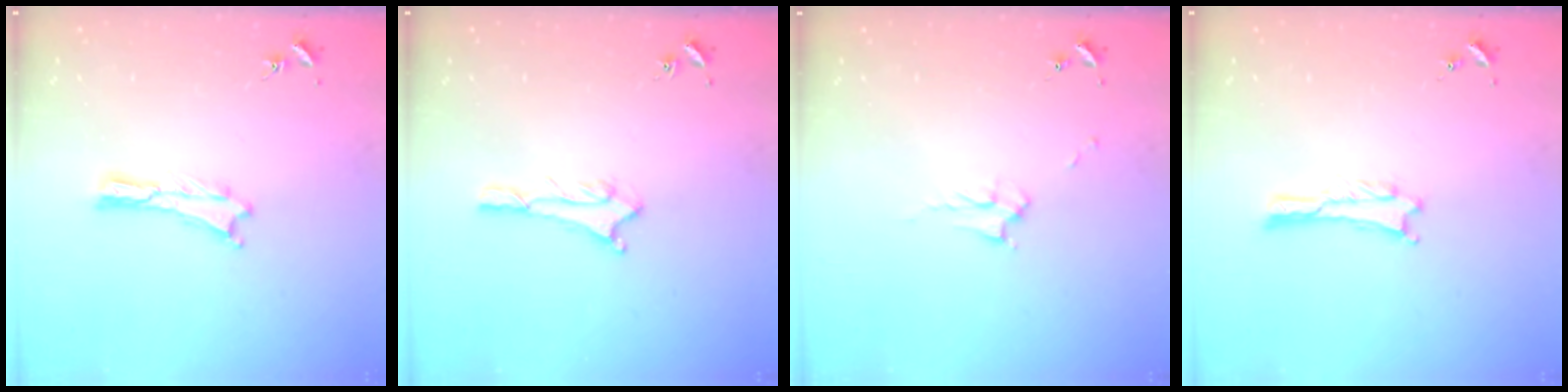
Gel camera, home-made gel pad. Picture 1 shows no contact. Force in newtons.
{"total": 1.6, "press": 1.6, "slide": 0.1}
{"total": 3.2, "press": 3.1, "slide": 0.5}
{"total": 0.6, "press": 0.6, "slide": 0.1}